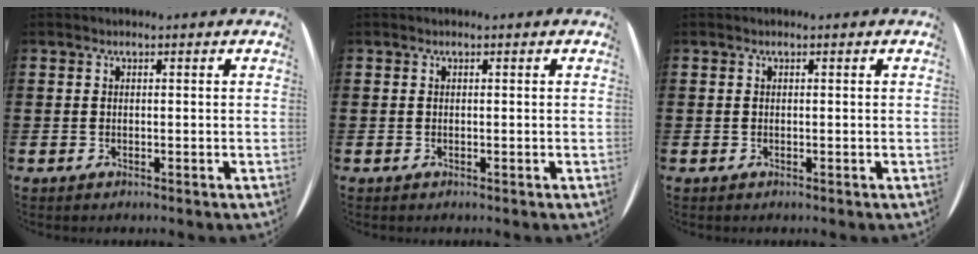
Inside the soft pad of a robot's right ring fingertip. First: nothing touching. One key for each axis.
{"total": 0.0}
{"total": 0.0}